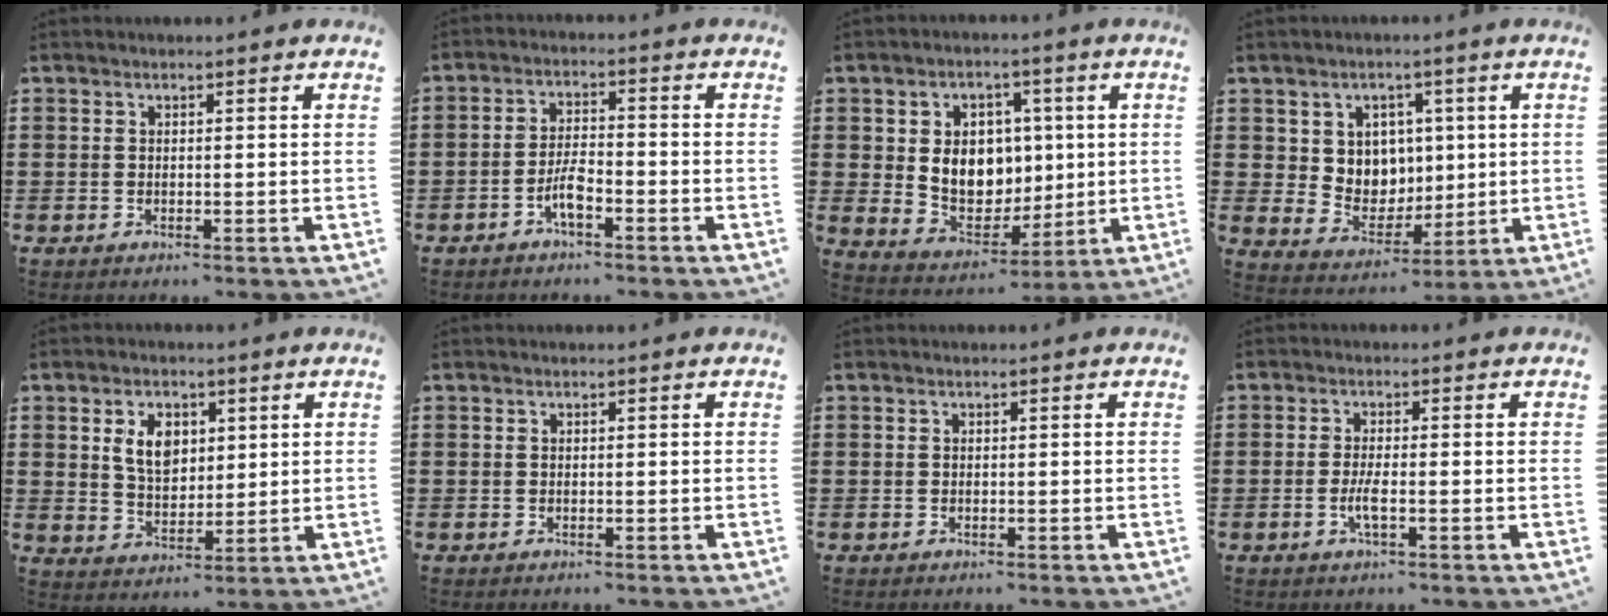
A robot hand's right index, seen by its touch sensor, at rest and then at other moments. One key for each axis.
{"total": 4.4, "fx": -2.3, "fy": 1.0, "fz": 3.6, "tx": -0.088, "ty": -0.003, "tz": -0.050}
{"total": 8.4, "fx": 1.1, "fy": 7.0, "fz": 4.4, "tx": -0.080, "ty": 0.009, "tz": 0.020}
{"total": 6.0, "fx": 2.4, "fy": 5.4, "fz": 0.6, "tx": -0.039, "ty": -0.007, "tz": 0.045}
{"total": 6.1, "fx": 1.9, "fy": 4.2, "fz": 3.9, "tx": -0.084, "ty": 0.010, "tz": 0.032}
{"total": 0.0}
{"total": 0.0}
{"total": 2.8, "fx": -0.9, "fy": 0.4, "fz": 2.6, "tx": -0.059, "ty": -0.007, "tz": -0.019}